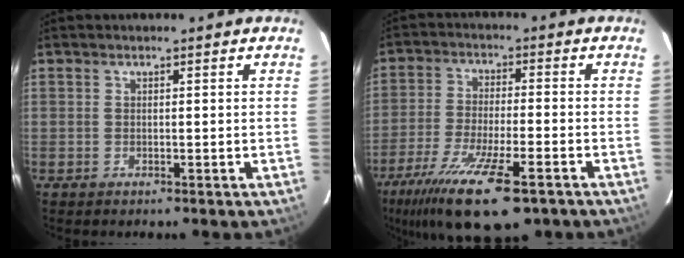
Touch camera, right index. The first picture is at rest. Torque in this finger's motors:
{"motor_torque": [1.64, -0.50, 0.84, 0.21]}